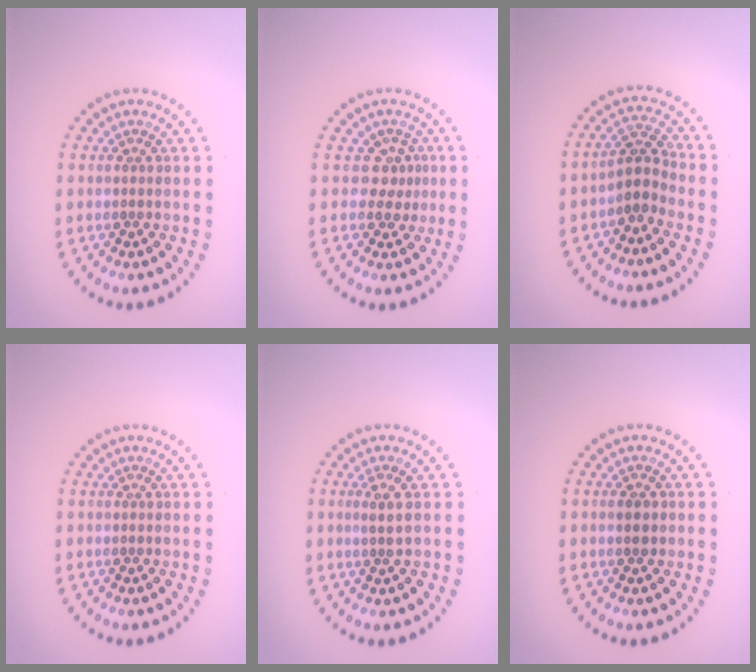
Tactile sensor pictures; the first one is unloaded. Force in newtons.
{"total": 2.2, "press": 1.5, "slide": 1.6}
{"total": 2.7, "press": 2.1, "slide": 1.6}
{"total": 0.0}
{"total": 1.4, "press": 1.1, "slide": 0.8}
{"total": 1.2, "press": 1.2, "slide": 0.1}